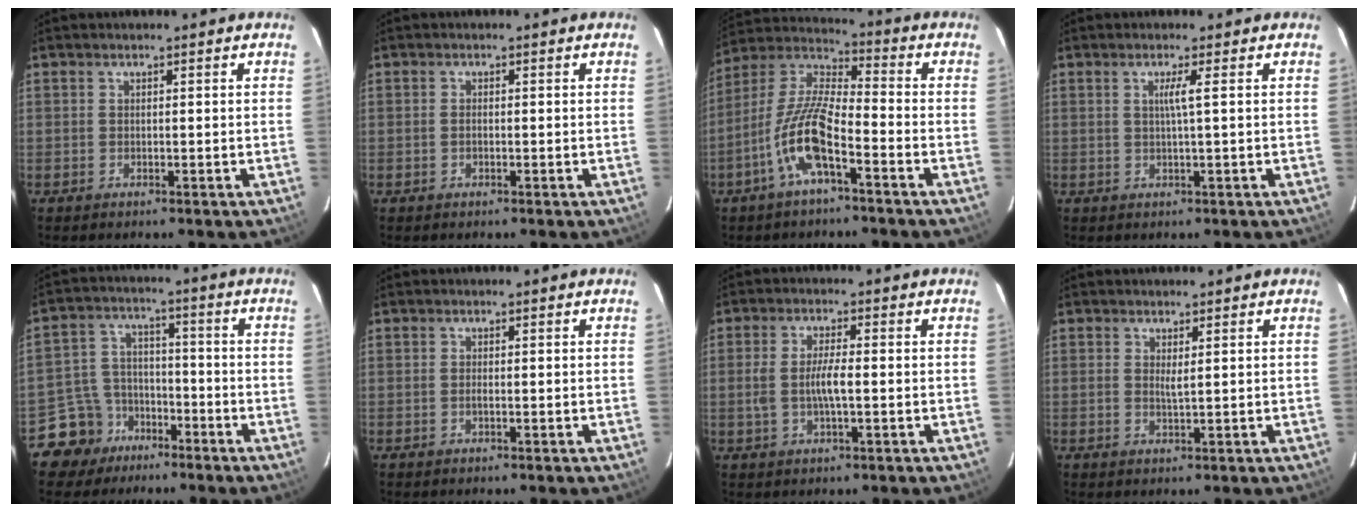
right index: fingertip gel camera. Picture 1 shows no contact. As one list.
[{"total": 0.9, "force": [-0.3, 0.5, 0.7], "torque": [-0.015, 0.001, -0.006]}, {"total": 12.1, "force": [-5.8, 2.9, 10.2], "torque": [-0.214, 0.001, -0.115]}, {"total": 2.1, "force": [0.4, -0.8, 1.9], "torque": [-0.032, -0.003, 0.009]}, {"total": 8.6, "force": [-5.7, 6.4, 0.6], "torque": [-0.032, 0.034, -0.095]}, {"total": 0.8, "force": [-0.3, 0.0, 0.7], "torque": [-0.013, 0.000, -0.005]}, {"total": 5.4, "force": [-0.7, 1.3, 5.2], "torque": [-0.101, 0.001, -0.011]}, {"total": 1.4, "force": [0.5, 0.1, 1.3], "torque": [-0.024, -0.003, 0.007]}]